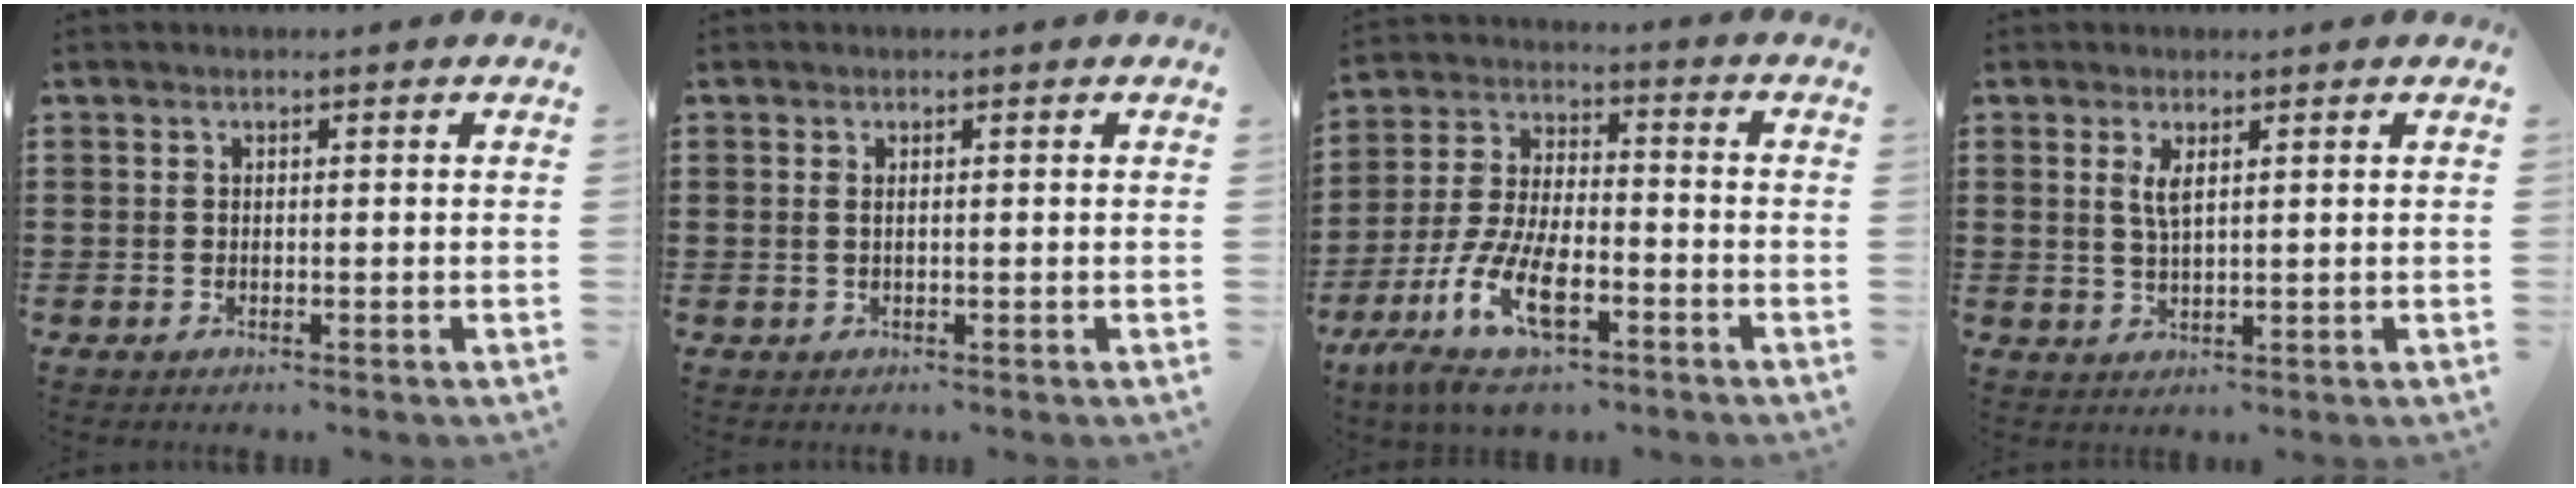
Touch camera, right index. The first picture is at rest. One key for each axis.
{"total": 0.6, "fx": 0.1, "fy": 0.0, "fz": 0.6, "tx": -0.011, "ty": 0.001, "tz": 0.002}
{"total": 12.2, "fx": -6.6, "fy": 4.7, "fz": 9.1, "tx": -0.203, "ty": 0.000, "tz": -0.127}
{"total": 2.6, "fx": 1.1, "fy": 0.7, "fz": 2.3, "tx": -0.048, "ty": 0.003, "tz": 0.018}